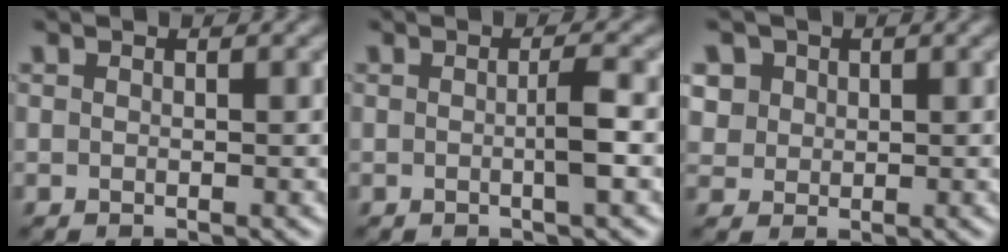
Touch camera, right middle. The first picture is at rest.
{"total": 1.9, "force": [-0.2, 0.1, 1.9], "torque": [-0.035, -0.002, -0.006]}
{"total": 3.7, "force": [1.7, 3.1, 1.2], "torque": [-0.041, 0.007, 0.035]}